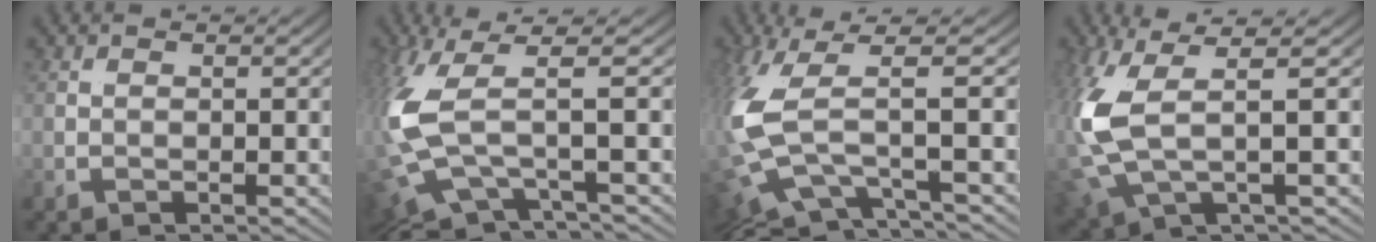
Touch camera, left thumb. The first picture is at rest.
{"total": 3.3, "force": [-1.0, -1.3, 2.9], "torque": [-0.107, 0.011, -0.007]}
{"total": 4.1, "force": [-1.4, -1.3, 3.7], "torque": [-0.125, -0.001, -0.007]}
{"total": 3.8, "force": [0.3, 0.4, 3.8], "torque": [-0.128, 0.006, 0.016]}